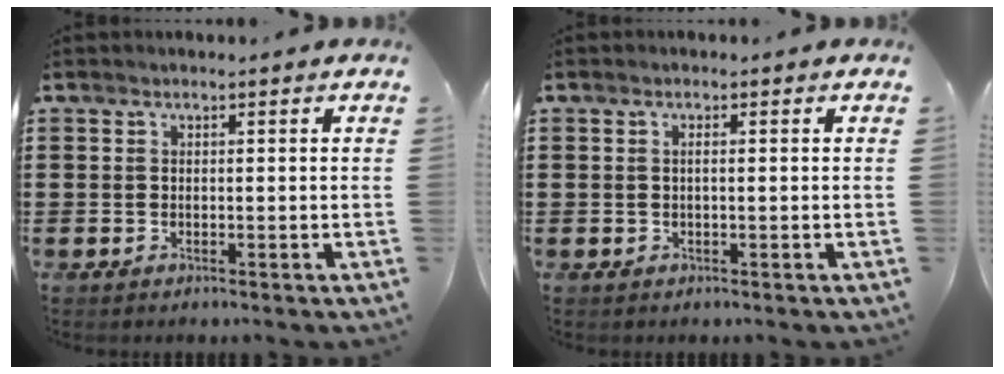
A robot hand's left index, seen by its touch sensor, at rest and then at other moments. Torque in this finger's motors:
{"motor_torque": [-0.03, 0.01, -0.01, -0.01]}